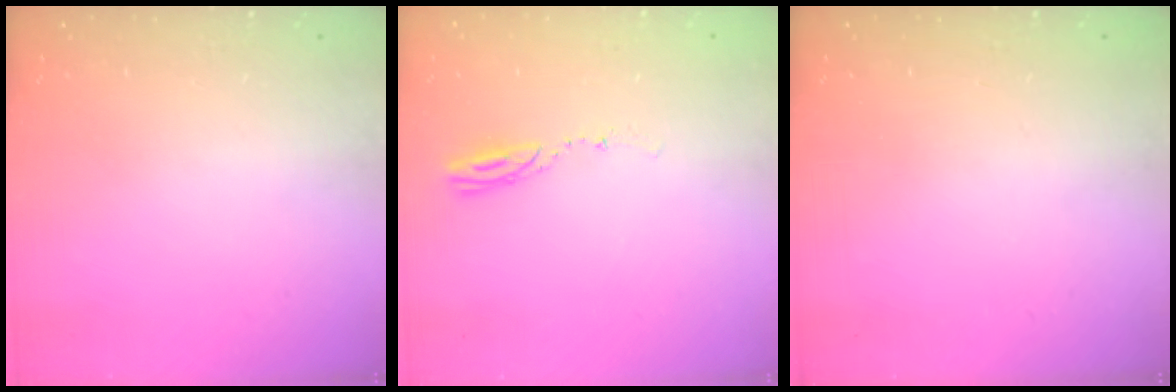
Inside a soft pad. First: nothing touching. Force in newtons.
{"total": 3.9, "press": 3.9, "slide": 0.4}
{"total": 0.0}